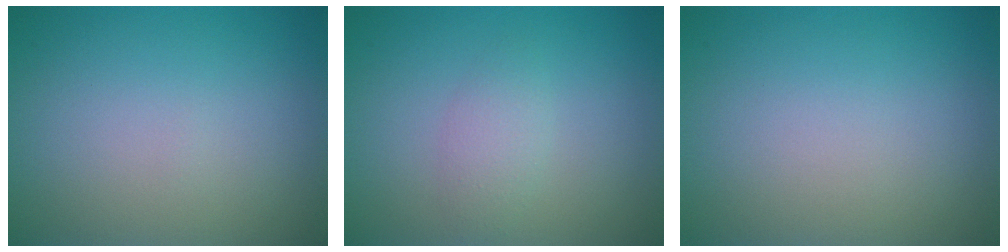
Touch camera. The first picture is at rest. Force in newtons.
{"total": 1.7, "press": 1.7, "slide": 0.0}
{"total": 0.0}